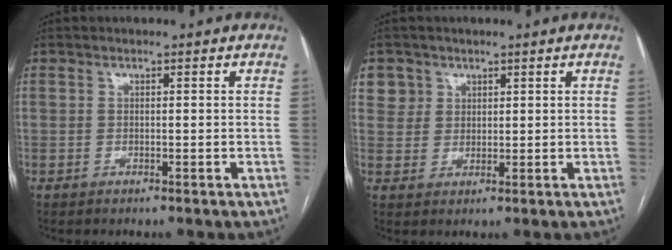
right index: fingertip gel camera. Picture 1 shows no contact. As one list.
[{"total": 3.7, "force": [1.9, 3.1, -0.4], "torque": [0.025, 0.004, 0.033]}]